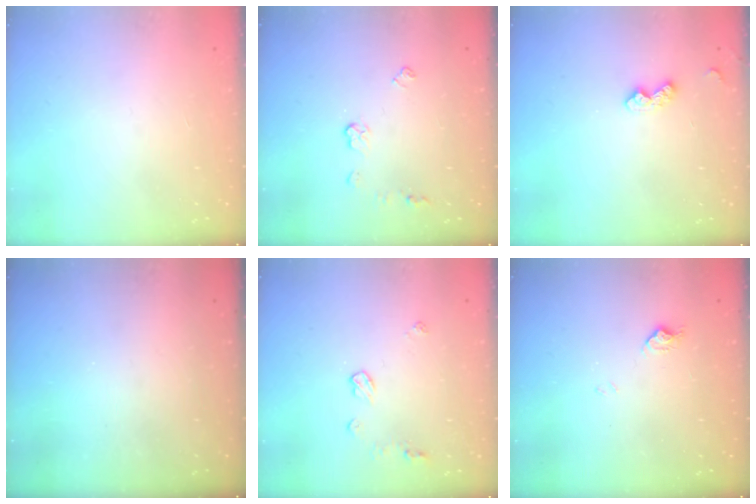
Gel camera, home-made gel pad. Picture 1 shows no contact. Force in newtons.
{"total": 4.7, "press": 4.7, "slide": 0.6}
{"total": 7.7, "press": 7.6, "slide": 0.8}
{"total": 0.0}
{"total": 6.5, "press": 6.5, "slide": 0.2}
{"total": 5.7, "press": 5.7, "slide": 0.7}